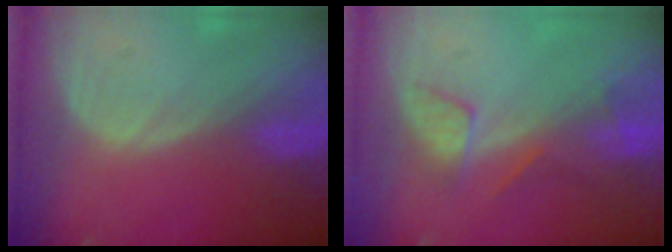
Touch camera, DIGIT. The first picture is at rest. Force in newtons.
{"total": 4.2, "press": 4.1, "slide": 1.3}